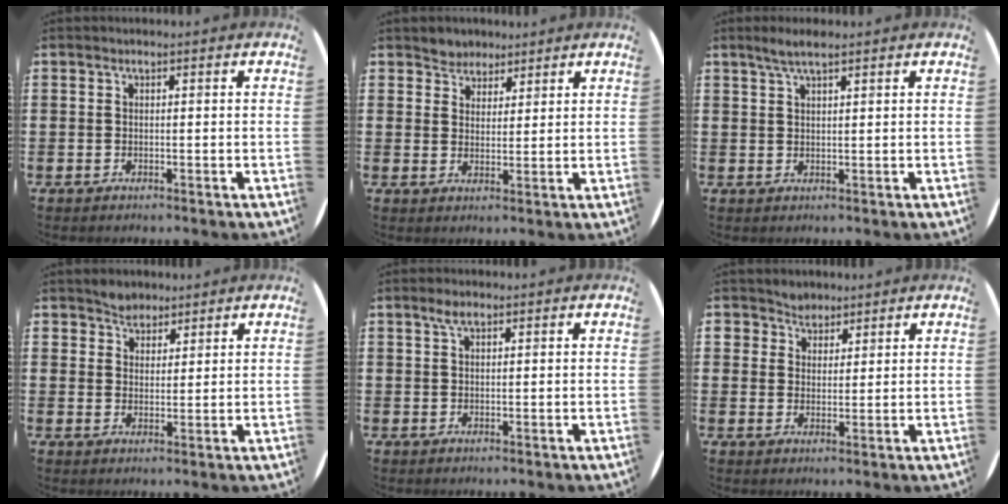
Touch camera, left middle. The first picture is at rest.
{"total": 3.2, "force": [2.7, 1.6, -0.5], "torque": [-0.003, 0.002, 0.052]}
{"total": 2.8, "force": [2.1, 0.4, 1.8], "torque": [-0.038, 0.005, 0.036]}
{"total": 3.2, "force": [2.9, 1.3, -0.2], "torque": [0.005, -0.005, 0.055]}
{"total": 2.0, "force": [1.3, 0.9, 1.2], "torque": [-0.018, 0.002, 0.021]}
{"total": 3.3, "force": [2.8, 1.7, -0.4], "torque": [-0.004, 0.004, 0.054]}